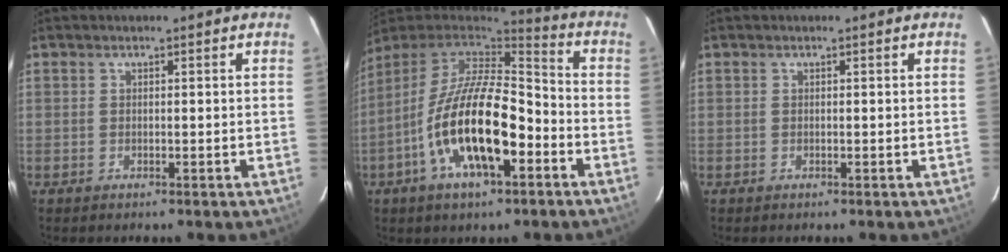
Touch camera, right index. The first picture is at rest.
{"total": 19.8, "force": [-7.3, 7.7, 16.8], "torque": [-0.323, -0.017, -0.136]}
{"total": 0.0}